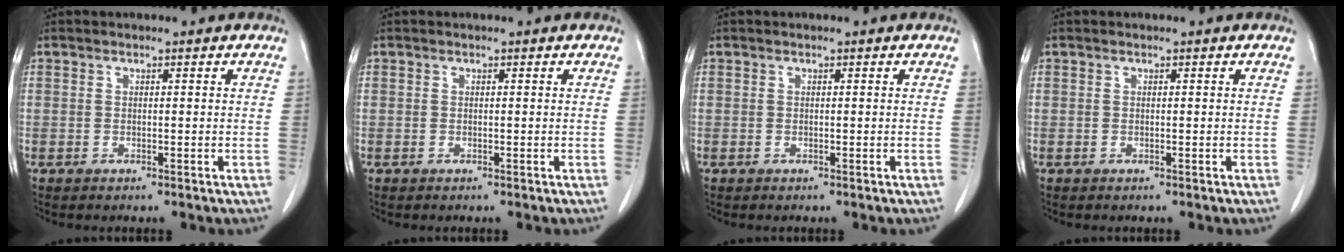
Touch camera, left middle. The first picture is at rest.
{"total": 0.0}
{"total": 0.0}
{"total": 0.0}